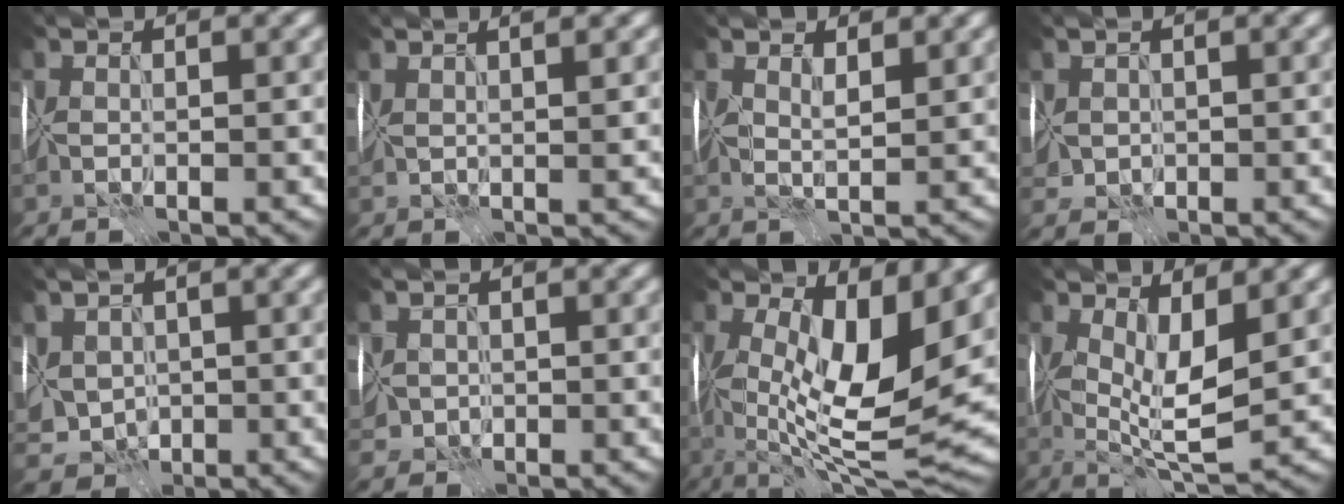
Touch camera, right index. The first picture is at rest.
{"total": 3.4, "force": [2.2, 1.2, 2.3], "torque": [-0.013, 0.022, 0.010]}
{"total": 2.1, "force": [1.3, 0.9, 1.4], "torque": [-0.029, -0.001, 0.026]}
{"total": 1.8, "force": [0.7, 1.5, 0.6], "torque": [-0.013, 0.000, 0.015]}
{"total": 4.5, "force": [0.4, 3.8, 2.5], "torque": [-0.055, -0.001, 0.013]}
{"total": 1.9, "force": [0.4, 1.7, 0.7], "torque": [-0.014, 0.000, 0.007]}
{"total": 11.9, "force": [1.6, 4.3, 10.9], "torque": [-0.175, -0.018, 0.023]}
{"total": 6.2, "force": [1.4, 2.2, 5.6], "torque": [-0.109, -0.009, 0.026]}